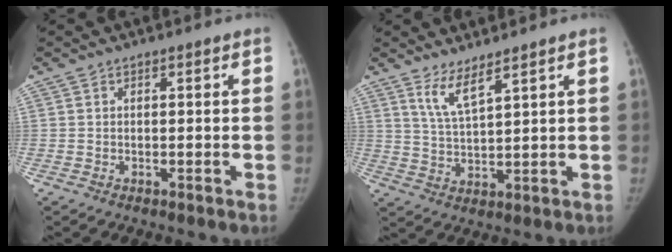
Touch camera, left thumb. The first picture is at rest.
{"total": 5.1, "force": [3.7, 0.7, 3.4], "torque": [-0.067, -0.035, 0.079]}